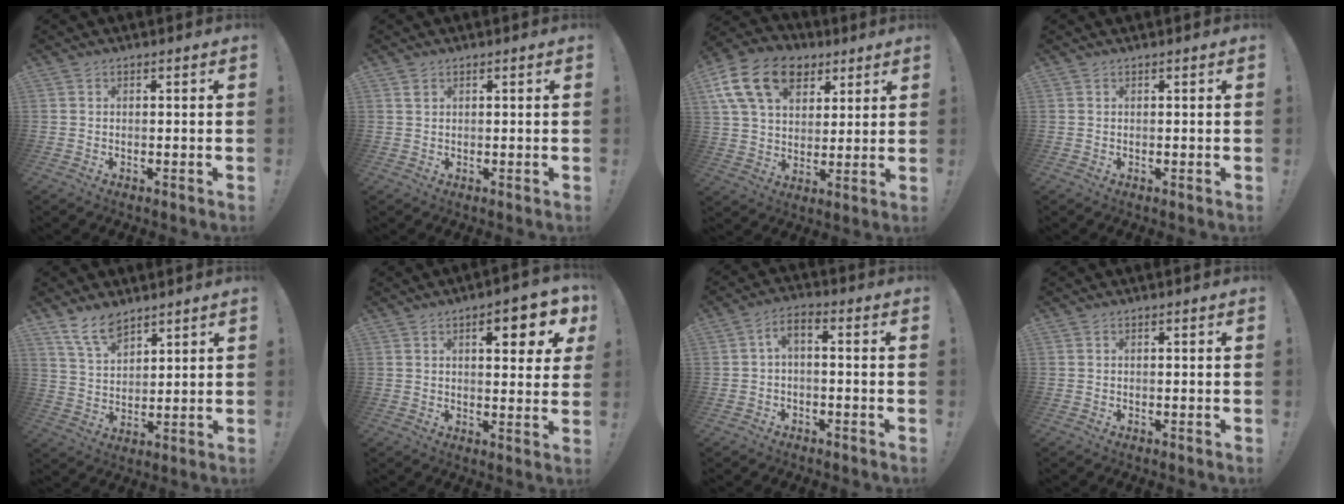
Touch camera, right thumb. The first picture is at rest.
{"total": 0.9, "force": [0.7, 0.6, 0.3], "torque": [-0.001, -0.002, 0.013]}
{"total": 19.1, "force": [8.9, 13.1, 10.8], "torque": [-0.173, -0.034, 0.166]}
{"total": 0.0}
{"total": 9.4, "force": [7.4, 4.2, 4.1], "torque": [-0.080, -0.041, 0.142]}
{"total": 8.9, "force": [3.8, 2.6, 7.6], "torque": [-0.097, -0.014, 0.056]}
{"total": 3.7, "force": [-1.2, 1.4, 3.2], "torque": [-0.066, 0.000, -0.024]}
{"total": 0.0}